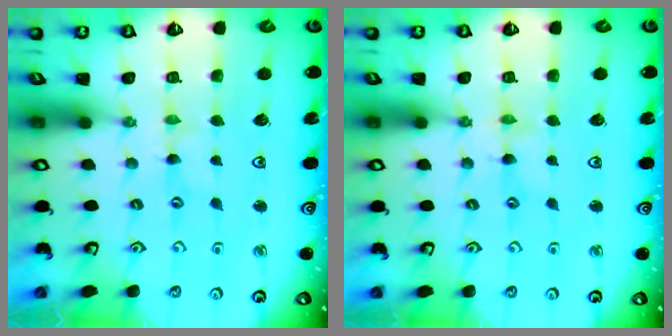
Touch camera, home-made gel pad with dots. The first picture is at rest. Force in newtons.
{"total": 2.2, "press": 2.2, "slide": 0.4}